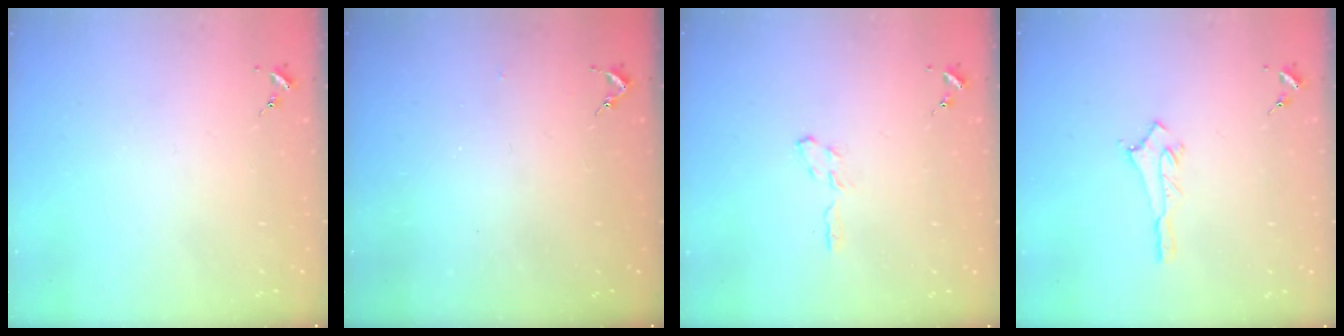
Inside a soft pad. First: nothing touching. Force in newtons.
{"total": 2.6, "press": 2.5, "slide": 0.3}
{"total": 4.5, "press": 4.5, "slide": 0.5}
{"total": 2.8, "press": 2.8, "slide": 0.3}